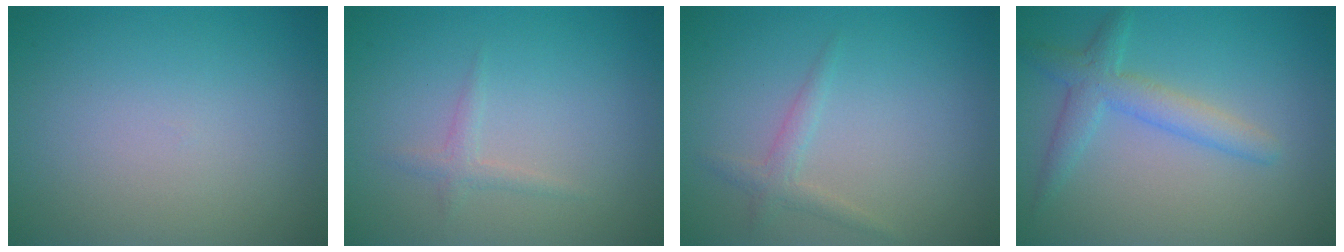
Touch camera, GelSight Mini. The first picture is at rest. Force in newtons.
{"total": 1.1, "press": 1.0, "slide": 0.1}
{"total": 1.5, "press": 1.5, "slide": 0.1}
{"total": 2.1, "press": 2.1, "slide": 0.1}